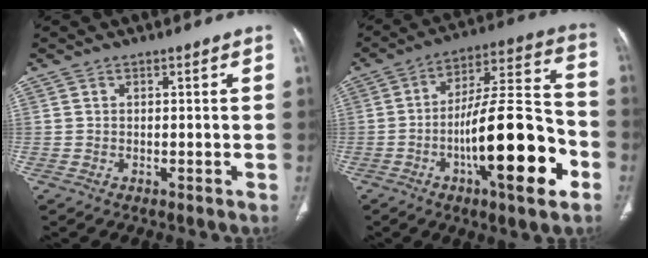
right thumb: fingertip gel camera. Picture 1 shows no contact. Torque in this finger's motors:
{"motor_torque": [3.61, 1.39, 1.99, -0.78, 0.56]}